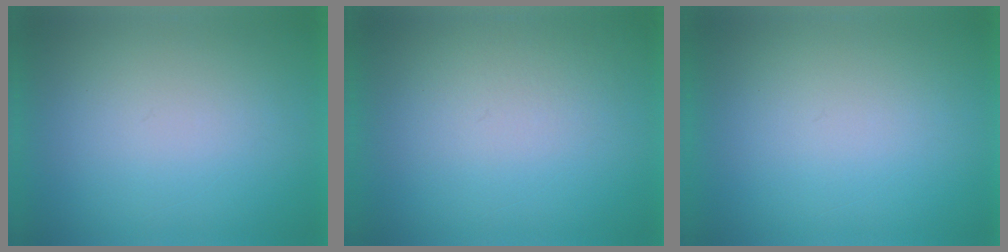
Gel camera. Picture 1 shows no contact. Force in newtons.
{"total": 1.8}
{"total": 0.0}